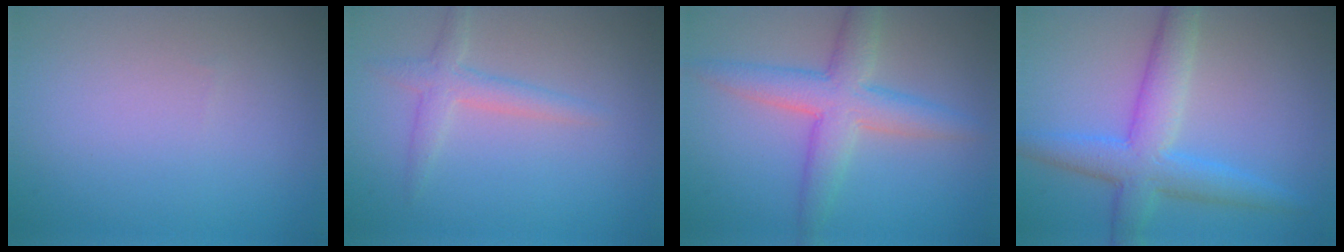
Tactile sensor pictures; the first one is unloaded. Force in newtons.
{"total": 2.2, "press": 2.2, "slide": 0.1}
{"total": 5.2, "press": 5.2, "slide": 0.3}
{"total": 5.6, "press": 5.6, "slide": 0.1}